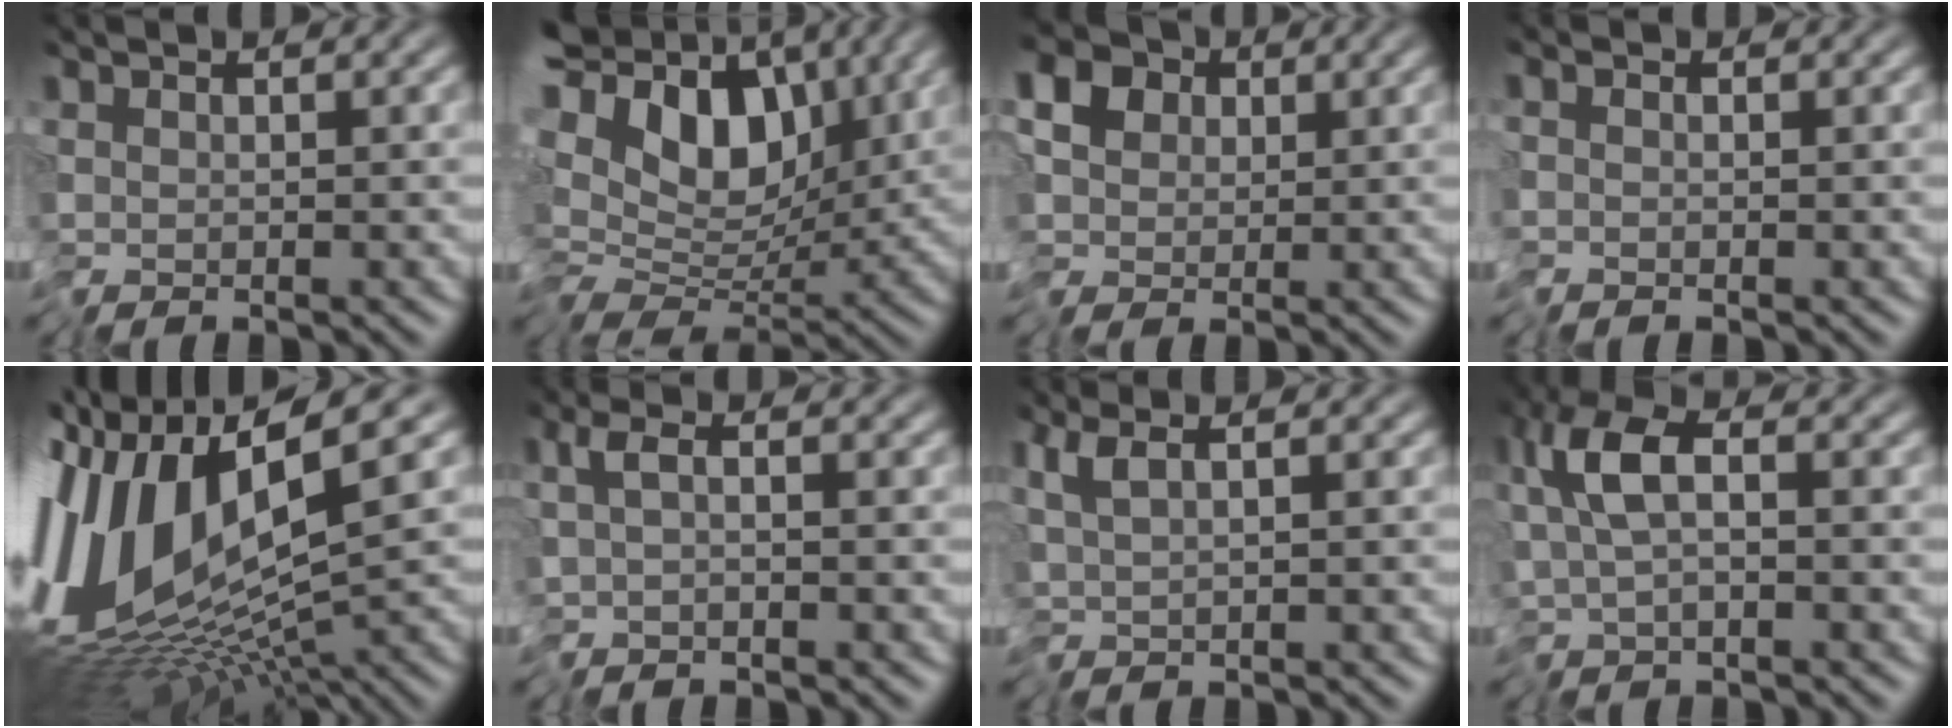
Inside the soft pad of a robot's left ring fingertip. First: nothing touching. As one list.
[{"total": 11.0, "force": [3.0, 6.9, 8.0], "torque": [-0.147, 0.001, 0.061]}, {"total": 9.2, "force": [2.2, 7.2, 5.2], "torque": [-0.096, 0.018, 0.006]}, {"total": 0.6, "force": [0.0, -0.1, -0.6], "torque": [0.007, -0.004, 0.000]}, {"total": 12.2, "force": [1.0, 3.9, 11.5], "torque": [-0.240, -0.007, 0.035]}, {"total": 1.0, "force": [-0.7, -0.2, 0.7], "torque": [-0.015, -0.010, -0.013]}, {"total": 1.0, "force": [0.1, -0.4, 0.9], "torque": [-0.022, -0.009, 0.006]}, {"total": 4.7, "force": [-1.1, 2.0, 4.2], "torque": [-0.083, 0.005, -0.033]}]